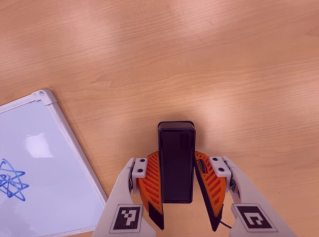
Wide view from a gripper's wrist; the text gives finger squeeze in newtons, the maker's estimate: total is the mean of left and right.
{"total": 5.4, "left": 5.0, "right": 5.8}